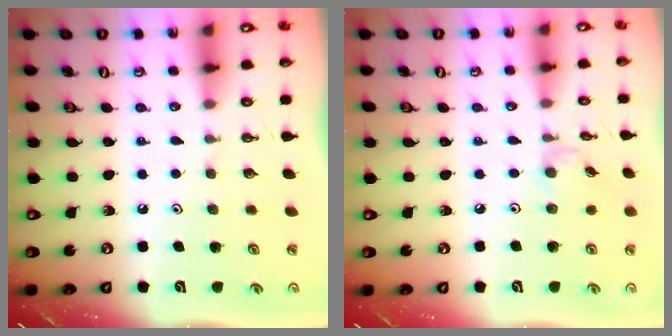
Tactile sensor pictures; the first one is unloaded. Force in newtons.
{"total": 3.0, "press": 3.0, "slide": 0.4}